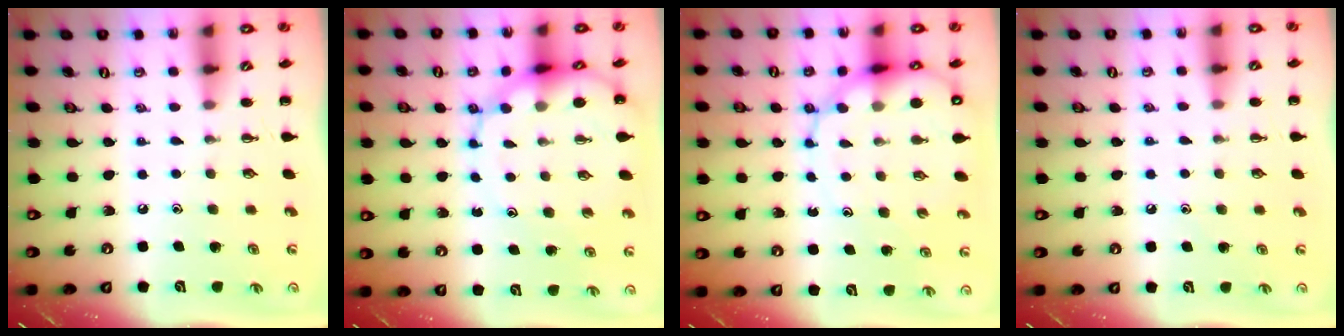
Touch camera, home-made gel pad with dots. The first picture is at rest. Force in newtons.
{"total": 11.9, "press": 11.6, "slide": 2.5}
{"total": 12.3, "press": 11.8, "slide": 3.7}
{"total": 6.4, "press": 6.1, "slide": 2.0}